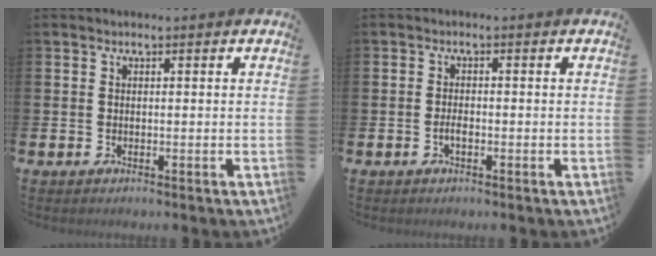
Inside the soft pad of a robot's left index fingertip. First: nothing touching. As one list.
[{"total": 1.4, "force": [-0.6, 0.6, 1.2], "torque": [-0.019, -0.001, -0.012]}]